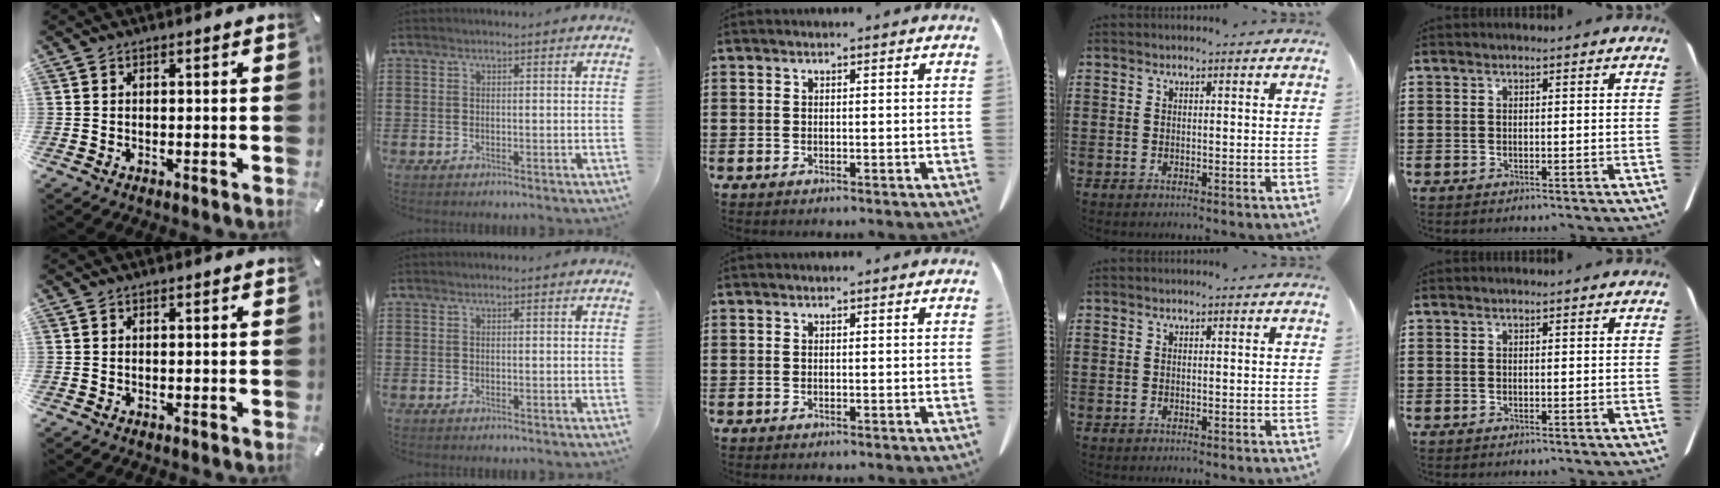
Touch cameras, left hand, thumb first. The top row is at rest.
{}